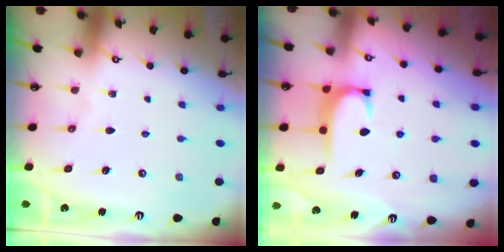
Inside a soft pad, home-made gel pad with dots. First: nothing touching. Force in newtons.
{"total": 2.0, "press": 1.9, "slide": 0.5}